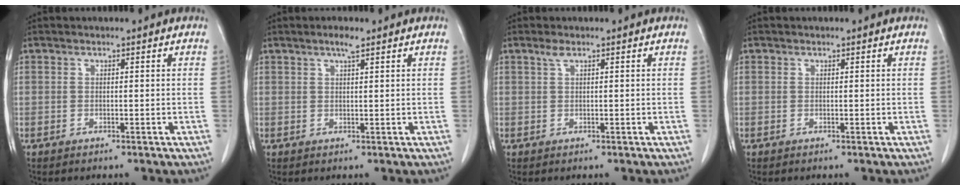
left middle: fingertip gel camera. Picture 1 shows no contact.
{"total": 1.9, "force": [1.3, 0.1, 1.3], "torque": [-0.025, 0.001, 0.023]}
{"total": 1.0, "force": [0.7, 0.2, 0.7], "torque": [-0.019, 0.007, 0.015]}
{"total": 0.0}